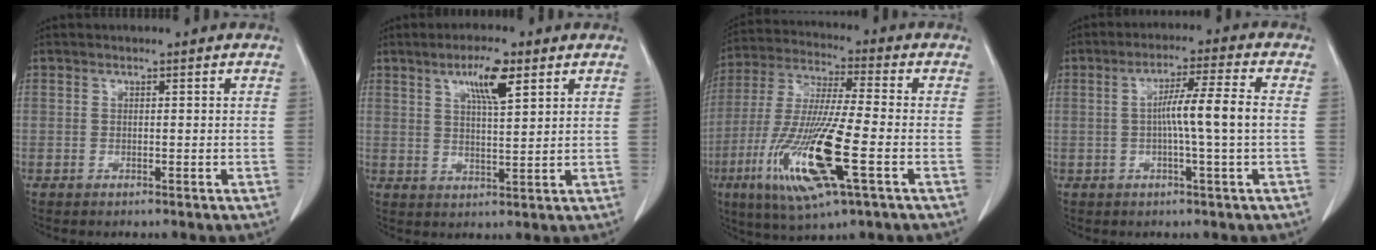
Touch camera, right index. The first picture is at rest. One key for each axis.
{"total": 6.6, "fx": 3.7, "fy": 1.1, "fz": 5.4, "tx": -0.097, "ty": 0.001, "tz": 0.062}
{"total": 17.2, "fx": -5.6, "fy": 1.5, "fz": 16.2, "tx": -0.338, "ty": -0.028, "tz": -0.101}
{"total": 7.1, "fx": -0.2, "fy": -0.9, "fz": 7.1, "tx": -0.122, "ty": 0.007, "tz": -0.004}